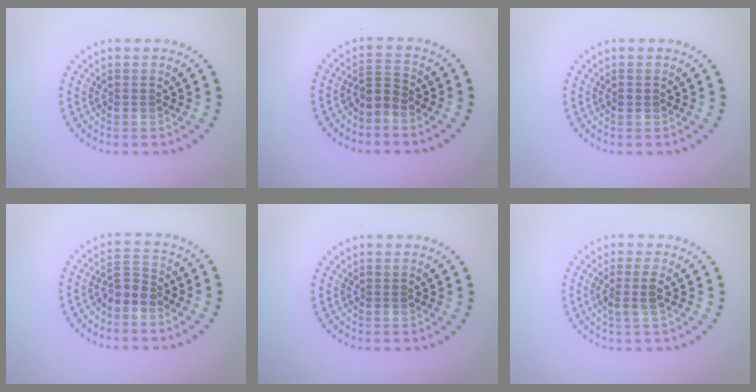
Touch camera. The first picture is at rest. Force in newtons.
{"total": 1.9, "press": 1.3, "slide": 1.3}
{"total": 0.6, "press": 0.6, "slide": 0.1}
{"total": 2.0, "press": 1.7, "slide": 1.1}
{"total": 0.0}
{"total": 1.9, "press": 1.5, "slide": 1.1}